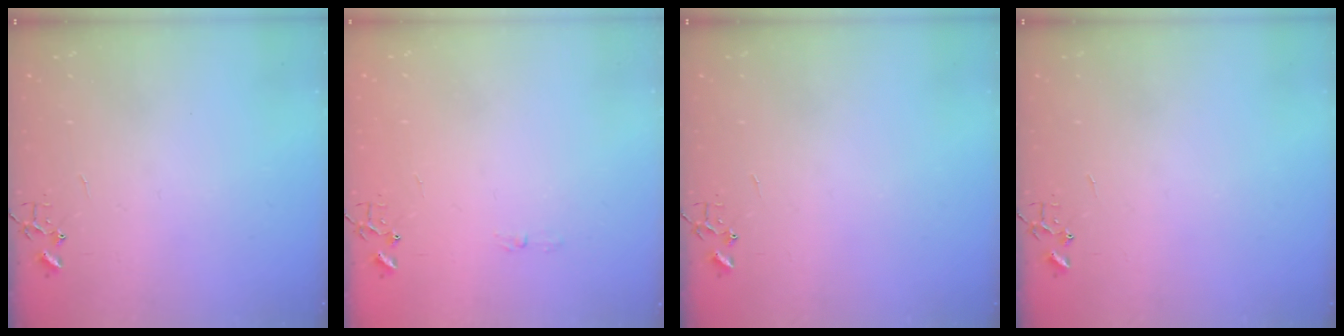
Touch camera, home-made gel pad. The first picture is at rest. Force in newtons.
{"total": 2.9, "press": 2.9, "slide": 0.5}
{"total": 0.0}
{"total": 0.0}